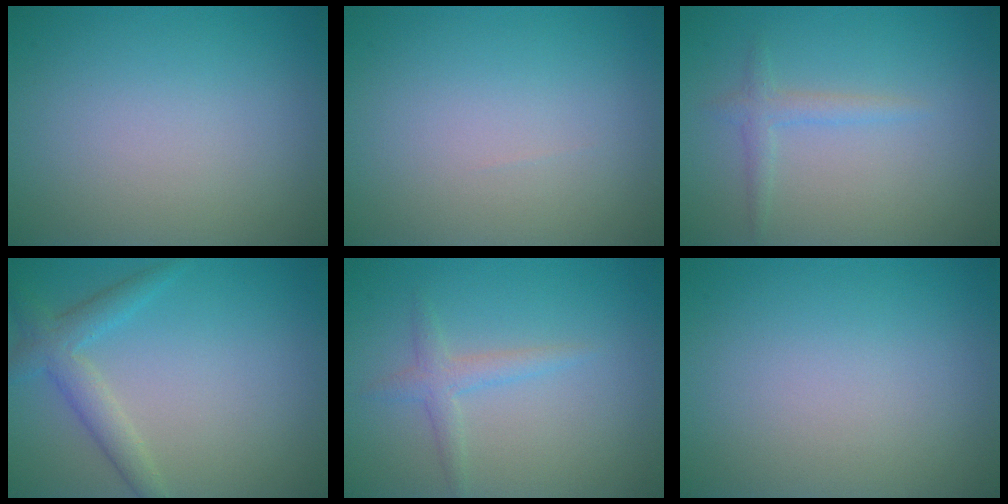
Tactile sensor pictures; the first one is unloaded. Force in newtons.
{"total": 0.0}
{"total": 1.5, "press": 1.4, "slide": 0.1}
{"total": 3.0, "press": 3.0, "slide": 0.3}
{"total": 1.8, "press": 1.8, "slide": 0.1}
{"total": 0.0}